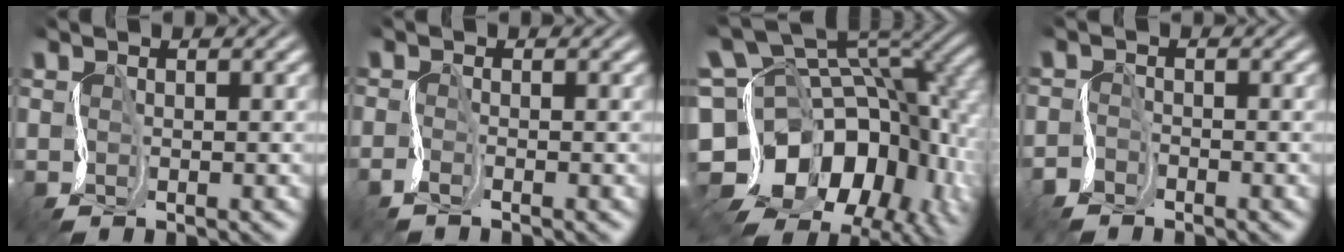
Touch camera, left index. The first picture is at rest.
{"total": 0.7, "force": [-0.6, -0.2, 0.3], "torque": [-0.013, -0.004, -0.018]}
{"total": 16.2, "force": [-4.8, 11.2, 10.6], "torque": [-0.196, 0.005, -0.084]}
{"total": 1.4, "force": [-1.3, 0.5, -0.1], "torque": [-0.001, 0.002, -0.034]}